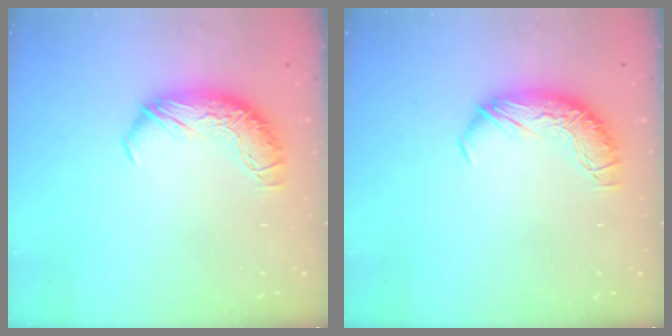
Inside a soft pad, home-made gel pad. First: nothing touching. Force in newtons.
{"total": 0.0}